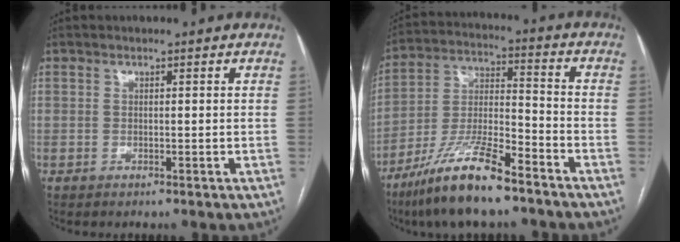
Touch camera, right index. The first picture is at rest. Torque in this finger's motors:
{"motor_torque": [1.13, -1.00, 0.79, 0.19]}